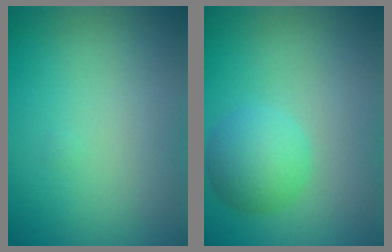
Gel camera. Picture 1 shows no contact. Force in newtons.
{"total": 3.5, "press": 3.5, "slide": 0.2}